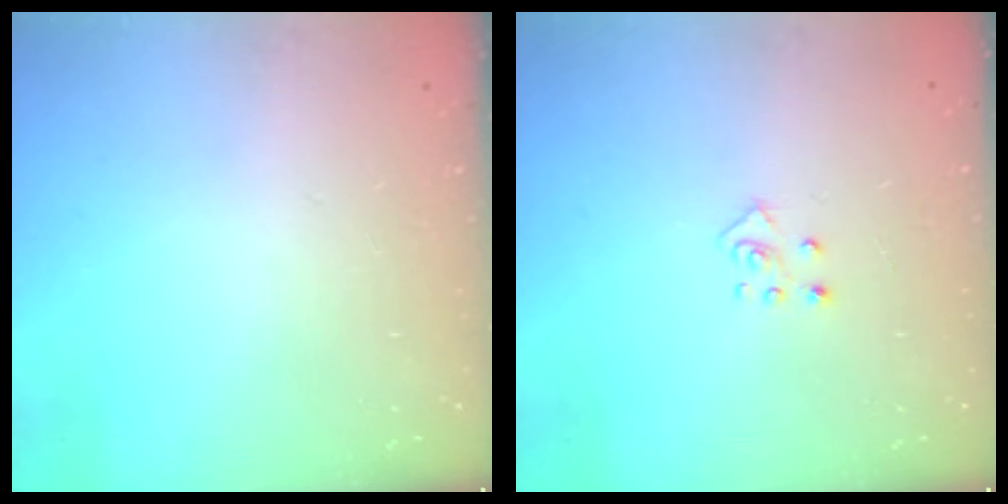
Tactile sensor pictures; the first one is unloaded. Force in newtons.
{"total": 3.9, "press": 3.8, "slide": 0.3}